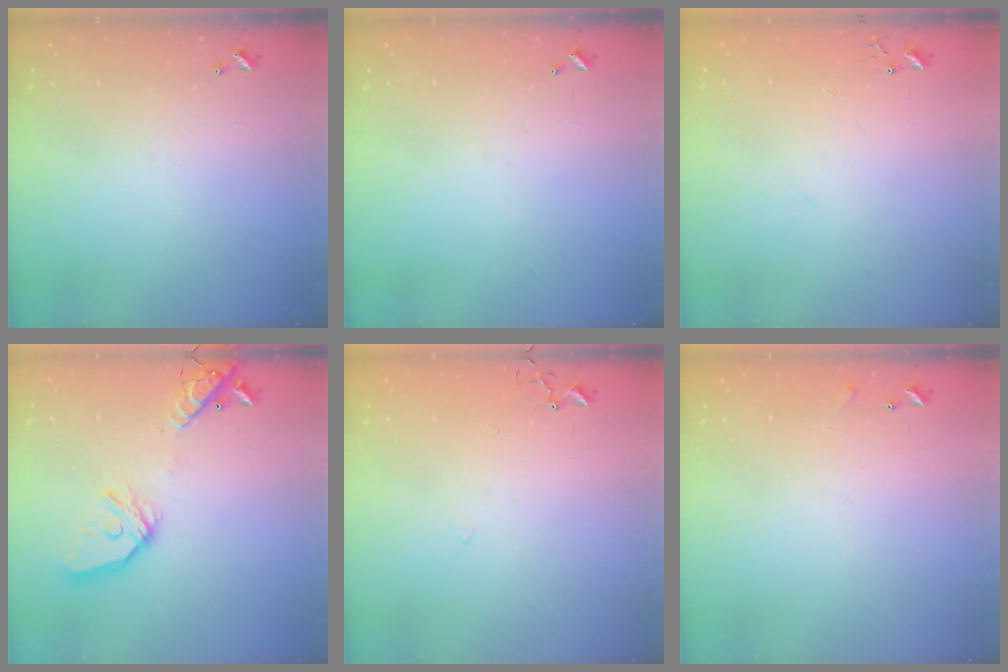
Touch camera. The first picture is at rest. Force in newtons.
{"total": 0.0}
{"total": 4.6, "press": 4.5, "slide": 0.6}
{"total": 18.3, "press": 18.2, "slide": 2.6}
{"total": 6.5, "press": 6.5, "slide": 0.7}
{"total": 5.9, "press": 5.9, "slide": 0.9}